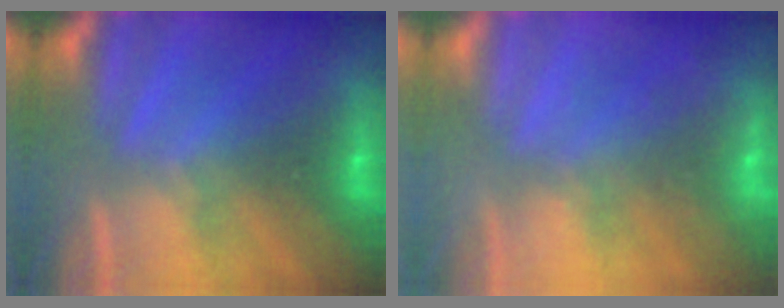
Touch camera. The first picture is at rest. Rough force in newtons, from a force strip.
{"total": 2.4}